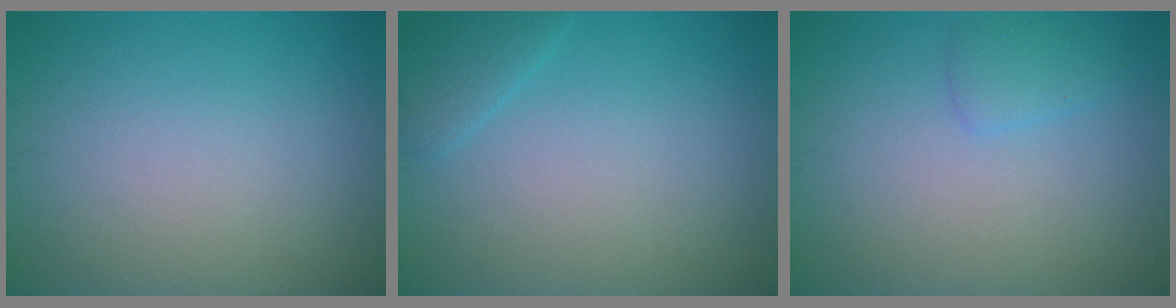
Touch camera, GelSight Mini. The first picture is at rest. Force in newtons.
{"total": 1.5, "press": 1.5, "slide": 0.0}
{"total": 1.5, "press": 1.5, "slide": 0.1}